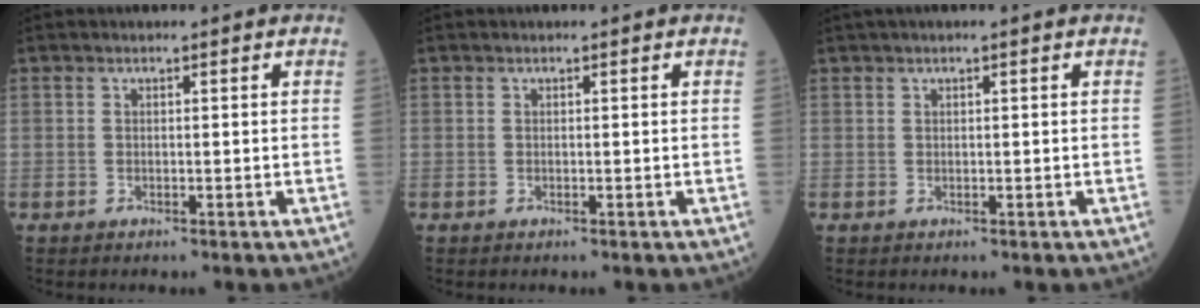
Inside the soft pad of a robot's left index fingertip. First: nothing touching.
{"total": 0.0}
{"total": 0.6, "force": [0.2, 0.0, 0.5], "torque": [-0.015, 0.012, 0.005]}